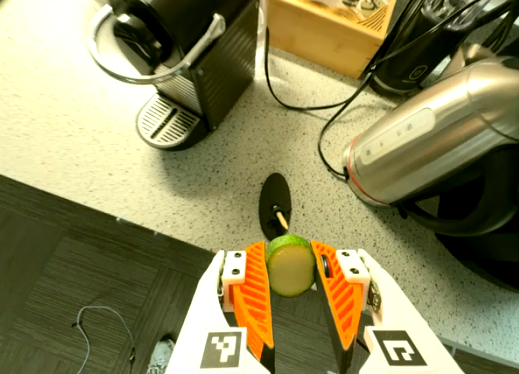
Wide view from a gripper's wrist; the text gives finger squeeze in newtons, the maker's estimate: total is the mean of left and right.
{"total": 9.1, "left": 8.6, "right": 9.6}